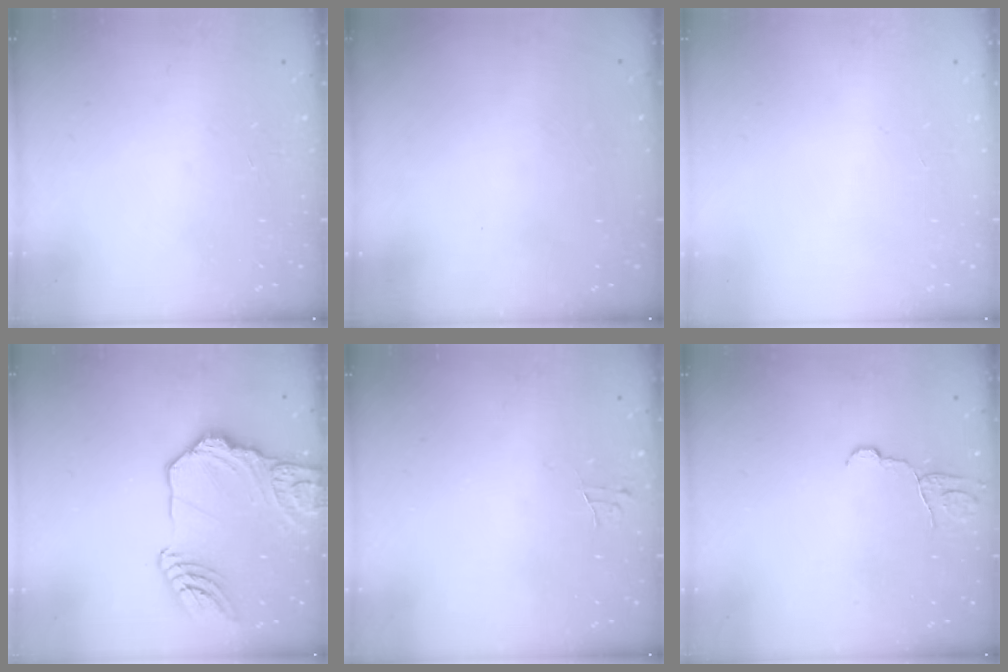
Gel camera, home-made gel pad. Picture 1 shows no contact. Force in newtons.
{"total": 0.0}
{"total": 0.0}
{"total": 18.3, "press": 18.2, "slide": 2.1}
{"total": 4.0, "press": 4.0, "slide": 0.4}
{"total": 6.6, "press": 6.6, "slide": 0.5}